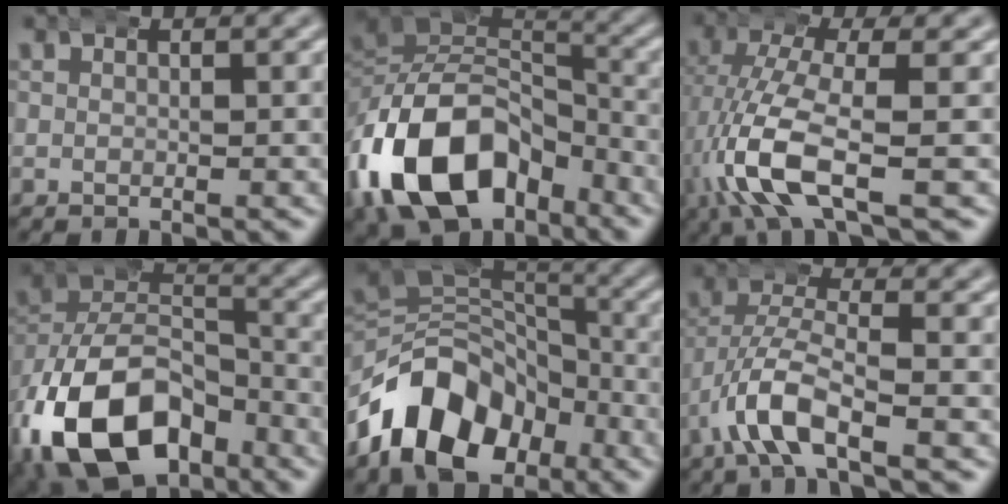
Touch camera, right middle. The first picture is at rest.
{"total": 13.9, "force": [-4.1, 9.7, 9.0], "torque": [-0.191, -0.048, -0.050]}
{"total": 7.0, "force": [-0.9, 2.6, 6.5], "torque": [-0.159, -0.026, -0.001]}
{"total": 14.0, "force": [-5.3, 9.4, 9.0], "torque": [-0.178, -0.050, -0.067]}
{"total": 12.9, "force": [-4.0, 9.6, 7.5], "torque": [-0.125, -0.023, -0.060]}
{"total": 4.8, "force": [-1.5, 2.0, 4.2], "torque": [-0.105, -0.019, -0.015]}